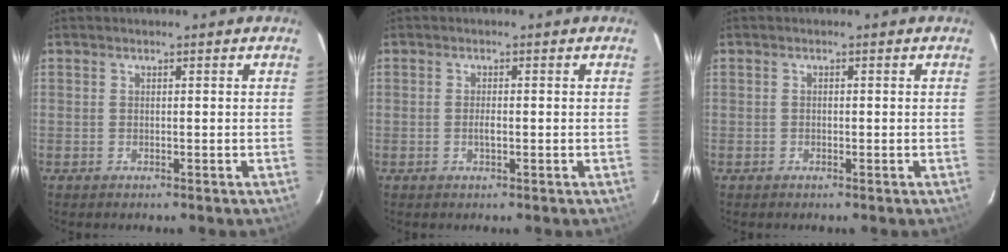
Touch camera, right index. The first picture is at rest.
{"total": 1.5, "force": [-0.4, 0.4, 1.4], "torque": [-0.027, 0.000, -0.008]}
{"total": 0.5, "force": [-0.2, 0.3, 0.4], "torque": [-0.007, 0.003, -0.005]}